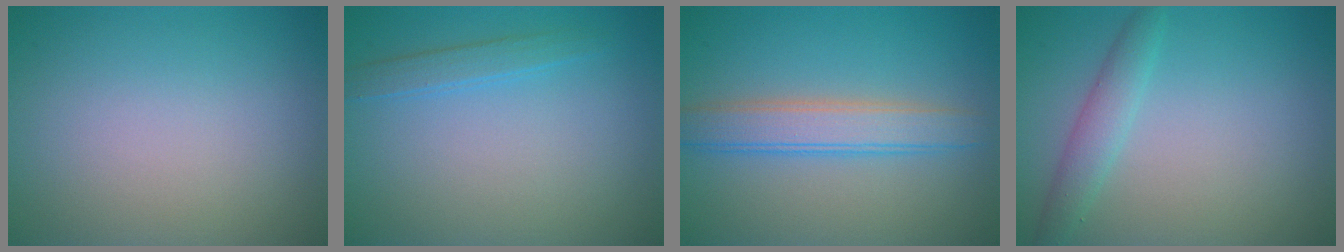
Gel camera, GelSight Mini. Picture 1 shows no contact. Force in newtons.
{"total": 1.5, "press": 1.5, "slide": 0.0}
{"total": 4.0, "press": 4.0, "slide": 0.1}
{"total": 2.2, "press": 2.2, "slide": 0.0}